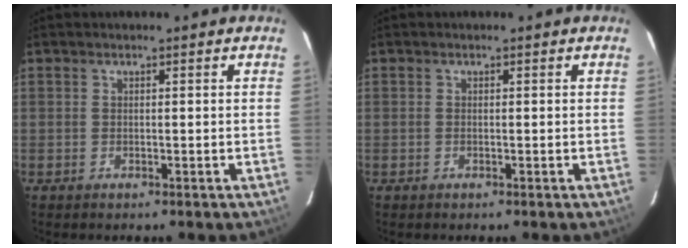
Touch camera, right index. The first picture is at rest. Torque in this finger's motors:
{"motor_torque": [0.05, 0.02, -0.01, -0.01]}